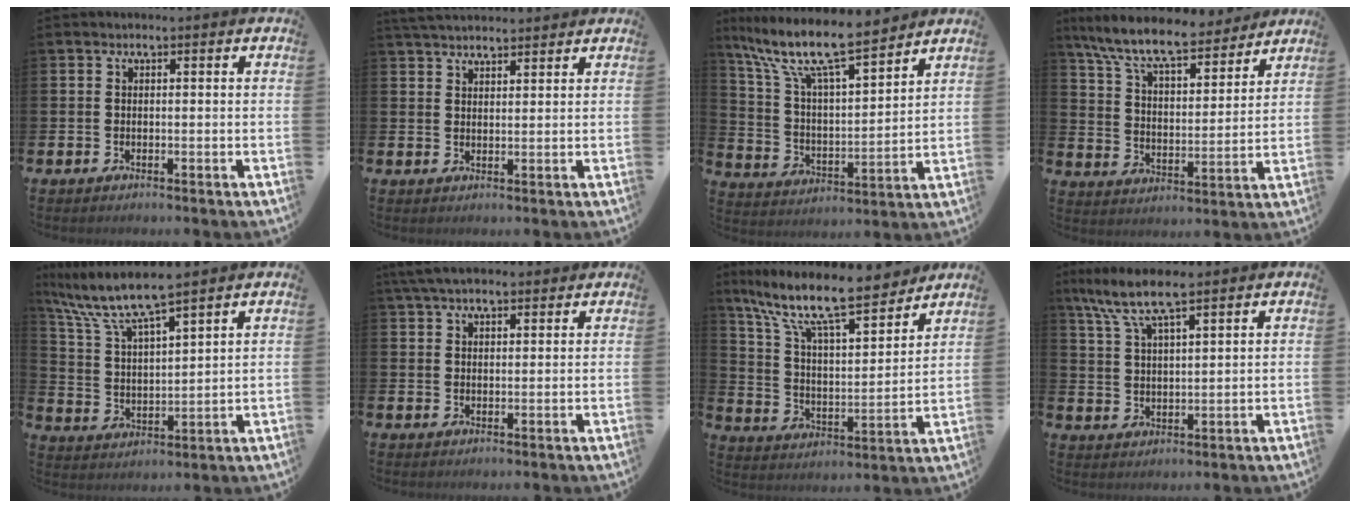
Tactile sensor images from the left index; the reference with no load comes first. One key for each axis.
{"total": 3.6, "fx": 3.6, "fy": 0.6, "fz": 0.5, "tx": -0.017, "ty": -0.013, "tz": 0.066}
{"total": 11.6, "fx": 10.0, "fy": 2.0, "fz": 5.6, "tx": -0.147, "ty": -0.060, "tz": 0.172}
{"total": 10.0, "fx": 8.9, "fy": 2.3, "fz": 4.1, "tx": -0.121, "ty": -0.049, "tz": 0.155}
{"total": 7.9, "fx": 7.1, "fy": 1.0, "fz": 3.4, "tx": -0.102, "ty": -0.035, "tz": 0.123}
{"total": 4.9, "fx": 4.3, "fy": 1.4, "fz": 1.7, "tx": -0.043, "ty": -0.006, "tz": 0.081}
{"total": 12.8, "fx": 10.7, "fy": 2.8, "fz": 6.4, "tx": -0.156, "ty": -0.065, "tz": 0.183}
{"total": 7.7, "fx": 6.4, "fy": 1.4, "fz": 4.1, "tx": -0.104, "ty": -0.016, "tz": 0.115}